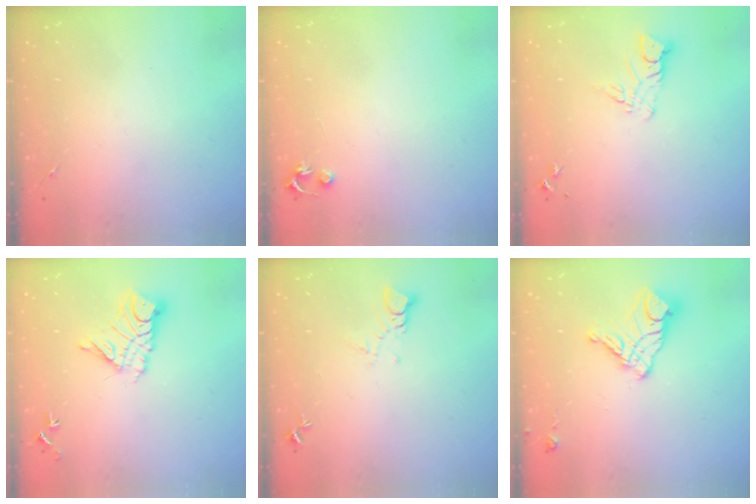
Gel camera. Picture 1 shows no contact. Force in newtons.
{"total": 3.5, "press": 3.5, "slide": 0.3}
{"total": 7.0, "press": 7.0, "slide": 0.7}
{"total": 11.9, "press": 11.9, "slide": 1.1}
{"total": 3.5, "press": 3.4, "slide": 0.3}
{"total": 13.5, "press": 13.4, "slide": 1.3}